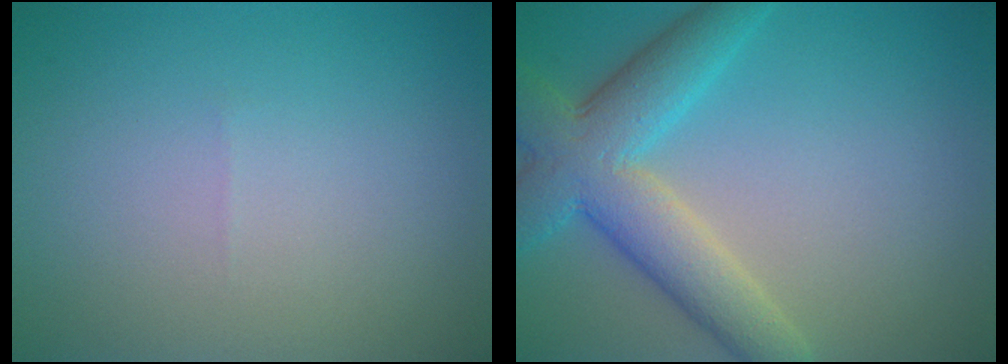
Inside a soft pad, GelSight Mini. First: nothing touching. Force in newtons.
{"total": 6.8, "press": 6.8, "slide": 0.3}